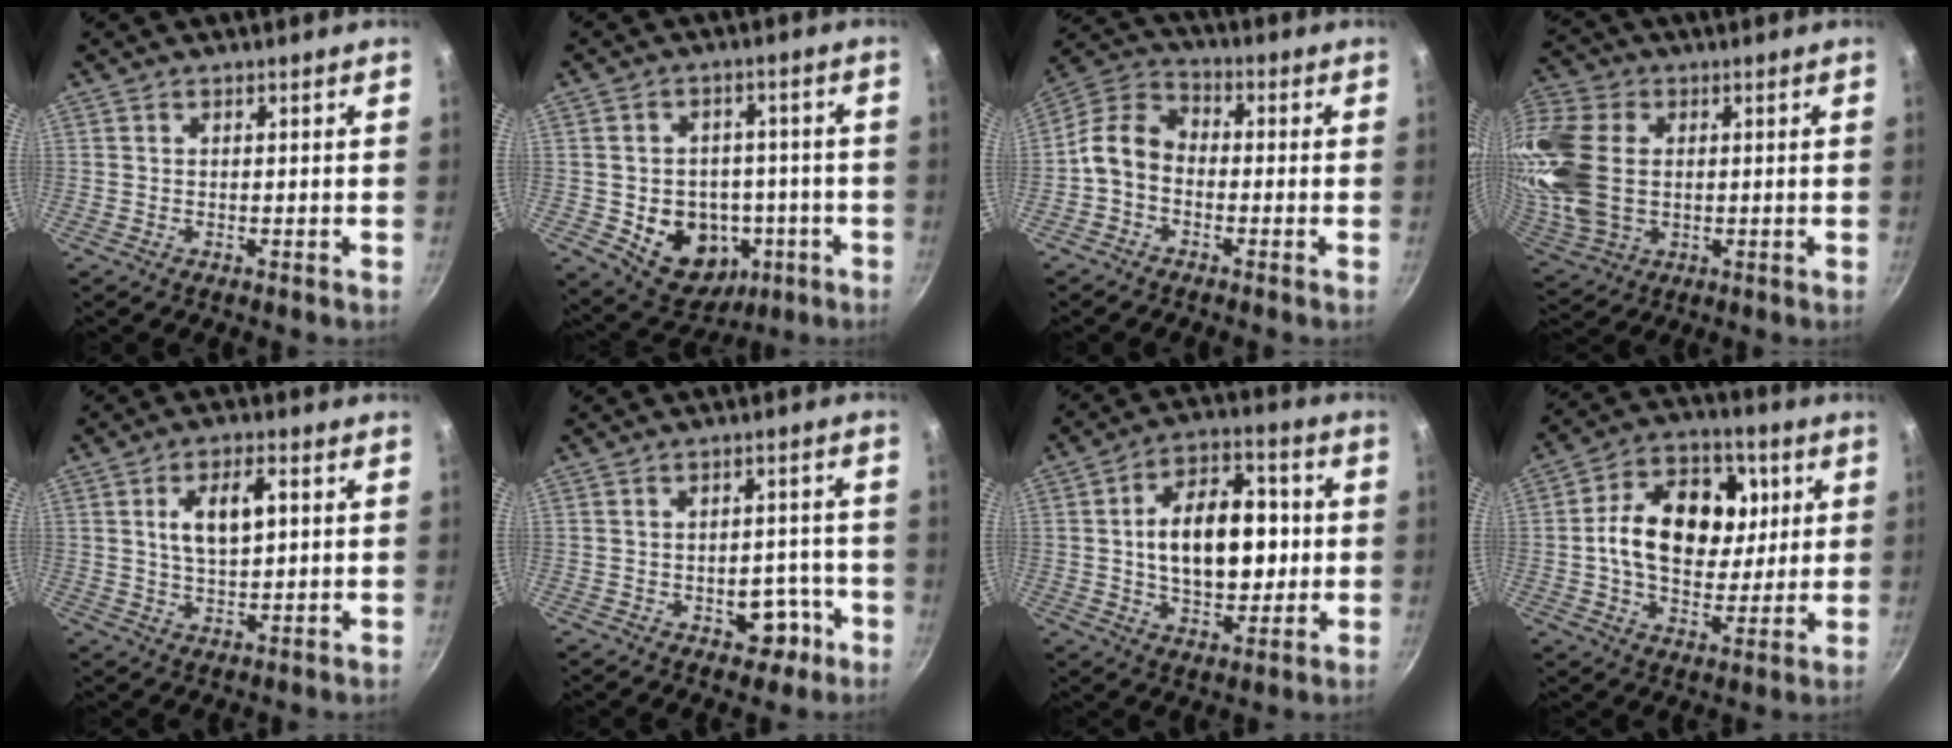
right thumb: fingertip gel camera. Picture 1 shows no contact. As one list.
[{"total": 13.3, "force": [-3.7, 10.4, 7.5], "torque": [-0.078, 0.021, -0.038]}, {"total": 8.6, "force": [-1.9, 6.4, 5.4], "torque": [-0.095, 0.034, -0.052]}, {"total": 22.7, "force": [1.7, 16.1, 15.9], "torque": [-0.400, 0.012, 0.046]}, {"total": 7.9, "force": [1.8, 3.7, 6.7], "torque": [-0.111, 0.001, 0.033]}, {"total": 6.4, "force": [-2.8, 4.3, 3.8], "torque": [-0.017, 0.035, -0.032]}, {"total": 16.6, "force": [0.8, 9.8, 13.4], "torque": [-0.176, 0.020, 0.012]}, {"total": 18.4, "force": [2.4, 12.8, 13.0], "torque": [-0.178, 0.017, 0.037]}]